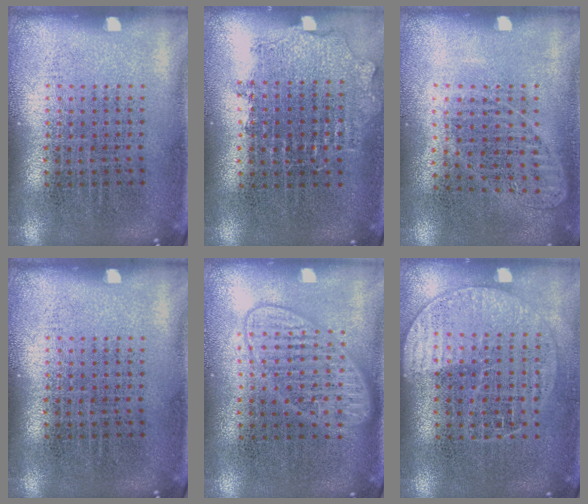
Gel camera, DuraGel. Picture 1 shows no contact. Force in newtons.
{"total": 0.9, "press": 0.8, "slide": 0.3}
{"total": 1.0, "press": 0.9, "slide": 0.3}
{"total": 0.0}
{"total": 1.8, "press": 1.8, "slide": 0.3}
{"total": 1.4, "press": 1.3, "slide": 0.5}